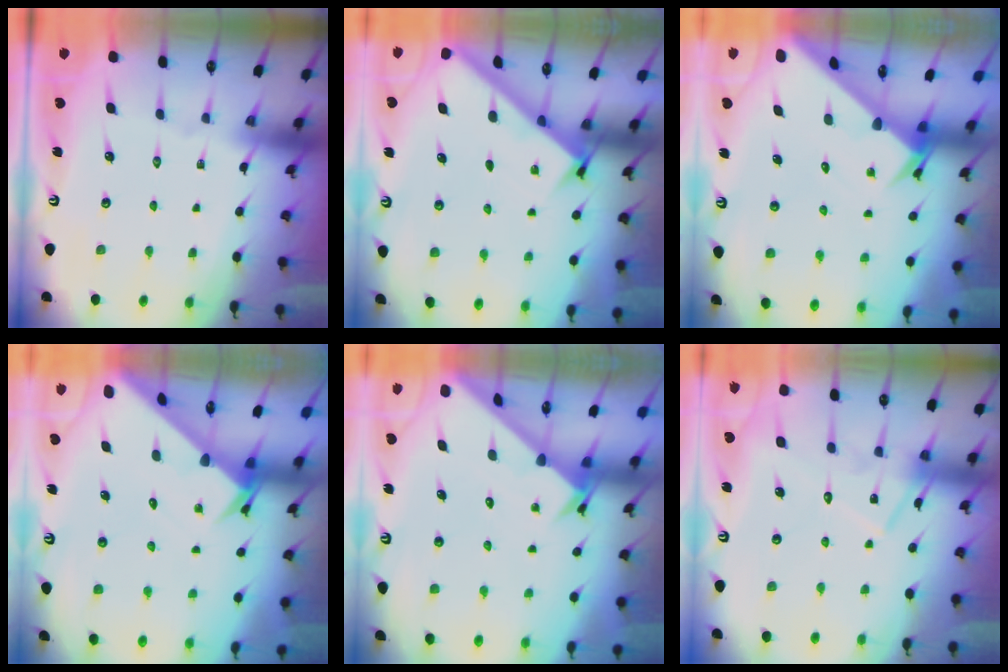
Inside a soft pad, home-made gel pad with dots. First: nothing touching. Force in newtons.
{"total": 2.7, "press": 2.7, "slide": 0.3}
{"total": 2.7, "press": 2.7, "slide": 0.1}
{"total": 2.9, "press": 2.9, "slide": 0.2}
{"total": 2.5, "press": 2.5, "slide": 0.2}
{"total": 14.0, "press": 14.0, "slide": 1.0}